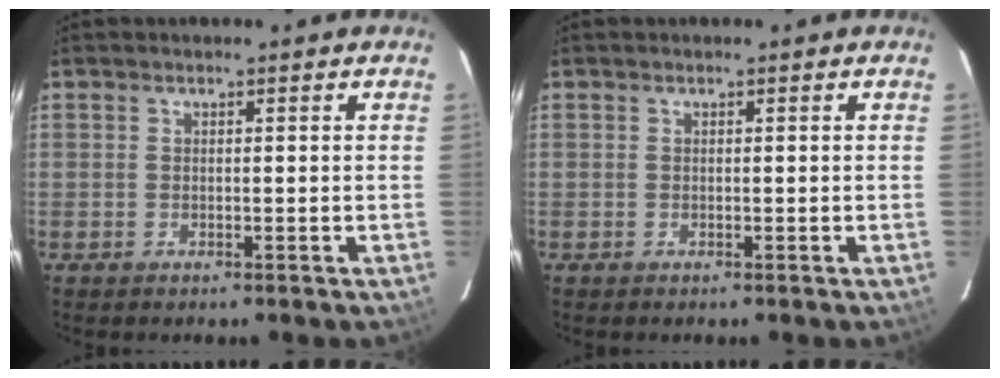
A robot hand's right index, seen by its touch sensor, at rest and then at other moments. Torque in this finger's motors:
{"motor_torque": [0.14, -0.03, 0.04, 0.01]}